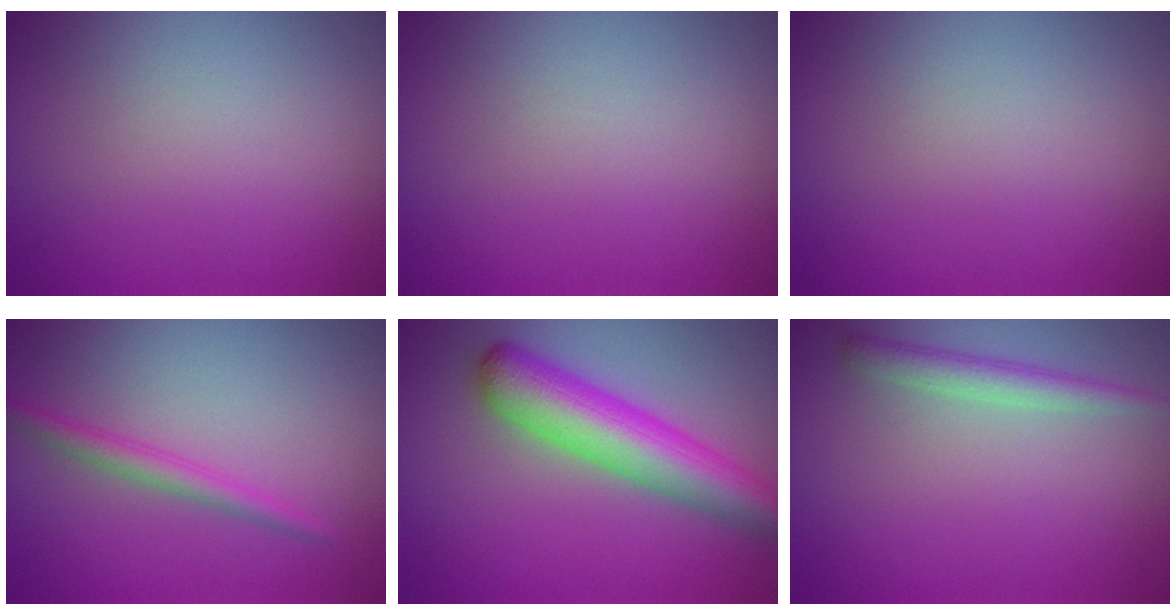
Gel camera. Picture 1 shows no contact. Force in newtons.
{"total": 0.0}
{"total": 0.0}
{"total": 2.0, "press": 2.0, "slide": 0.1}
{"total": 7.1, "press": 7.1, "slide": 0.2}
{"total": 2.1, "press": 2.1, "slide": 0.1}